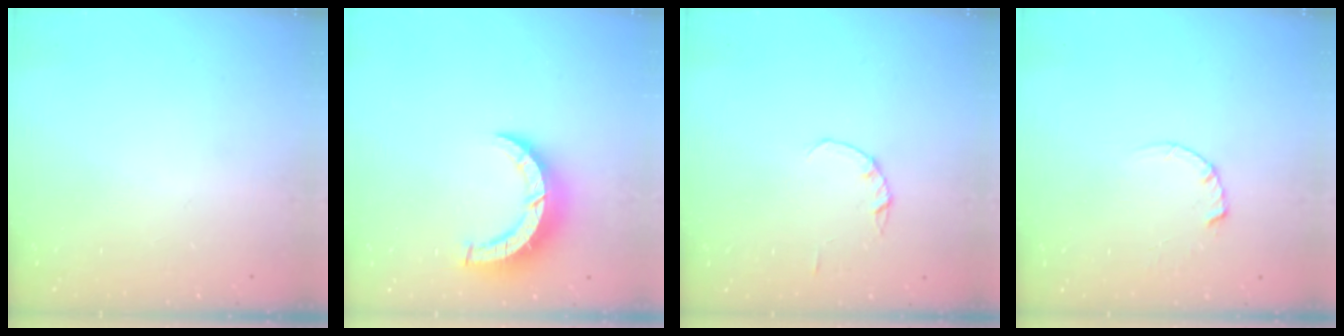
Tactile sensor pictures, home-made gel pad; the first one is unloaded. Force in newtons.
{"total": 8.3, "press": 8.3, "slide": 0.6}
{"total": 1.4, "press": 1.3, "slide": 0.3}
{"total": 2.4, "press": 2.4, "slide": 0.3}